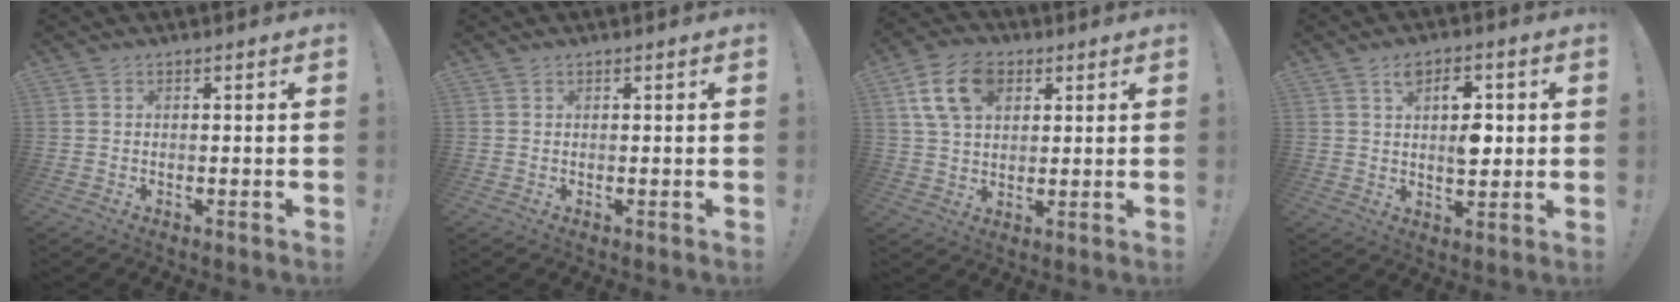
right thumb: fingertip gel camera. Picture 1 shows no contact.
{"total": 0.0}
{"total": 13.0, "force": [5.0, 8.7, 8.2], "torque": [-0.158, 0.000, 0.097]}
{"total": 8.7, "force": [2.0, 5.4, 6.5], "torque": [-0.087, 0.001, 0.033]}